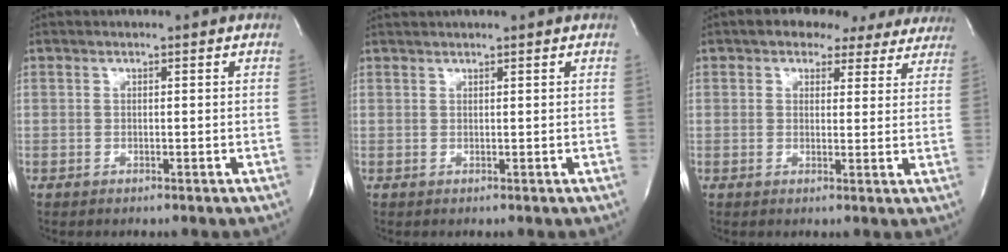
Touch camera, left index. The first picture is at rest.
{"total": 4.2, "force": [3.8, -0.3, 1.6], "torque": [-0.020, 0.030, 0.052]}
{"total": 11.8, "force": [9.6, 5.6, 3.8], "torque": [-0.021, 0.023, 0.097]}